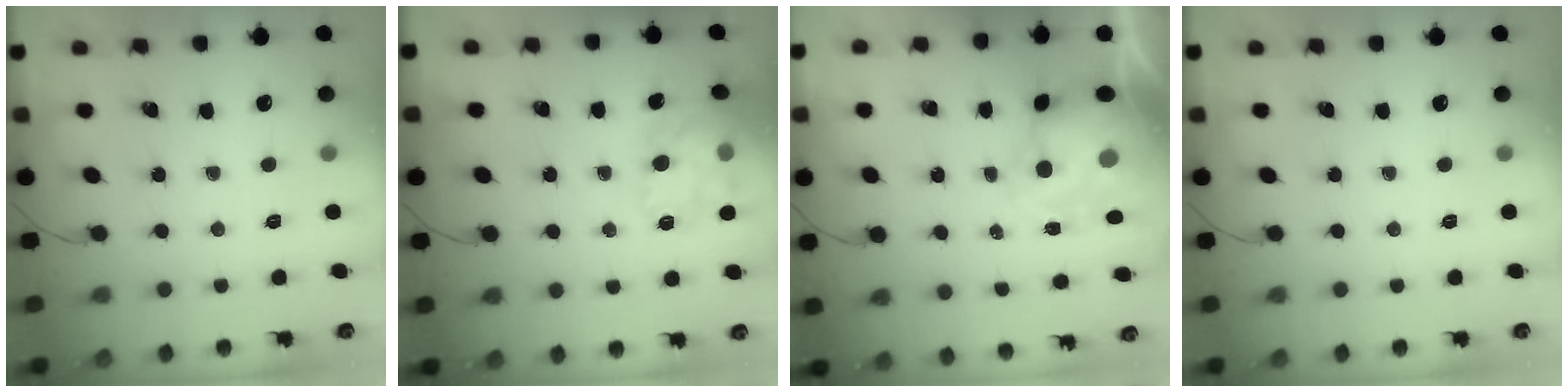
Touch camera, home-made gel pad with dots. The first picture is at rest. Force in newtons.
{"total": 12.2, "press": 12.2, "slide": 1.0}
{"total": 7.4, "press": 7.0, "slide": 2.5}
{"total": 0.0}